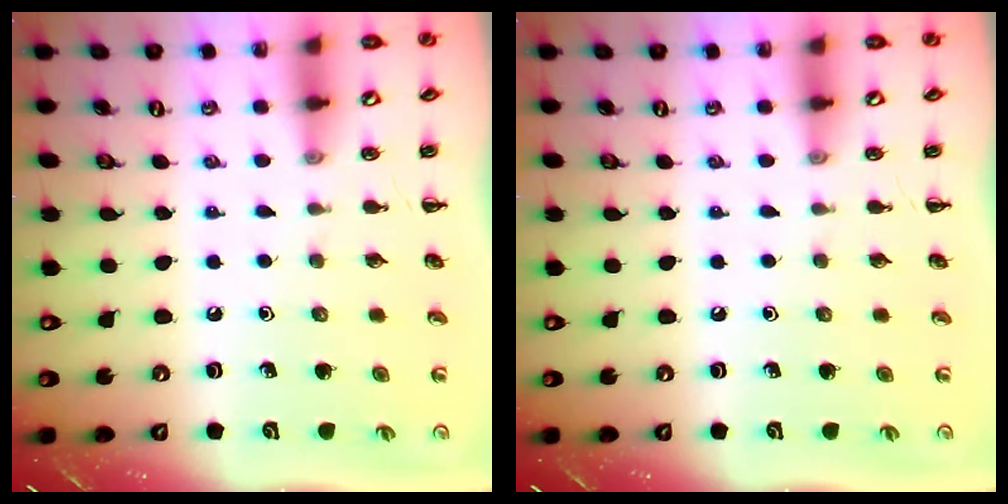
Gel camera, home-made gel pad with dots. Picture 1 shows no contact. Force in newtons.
{"total": 0.0}